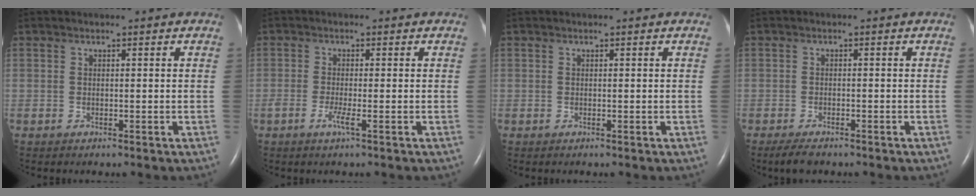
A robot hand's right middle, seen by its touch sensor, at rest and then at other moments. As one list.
[{"total": 2.0, "force": [-1.0, 0.0, 1.8], "torque": [-0.038, -0.004, -0.023]}, {"total": 0.0}, {"total": 2.9, "force": [-2.2, 0.9, 1.6], "torque": [-0.038, -0.007, -0.035]}]